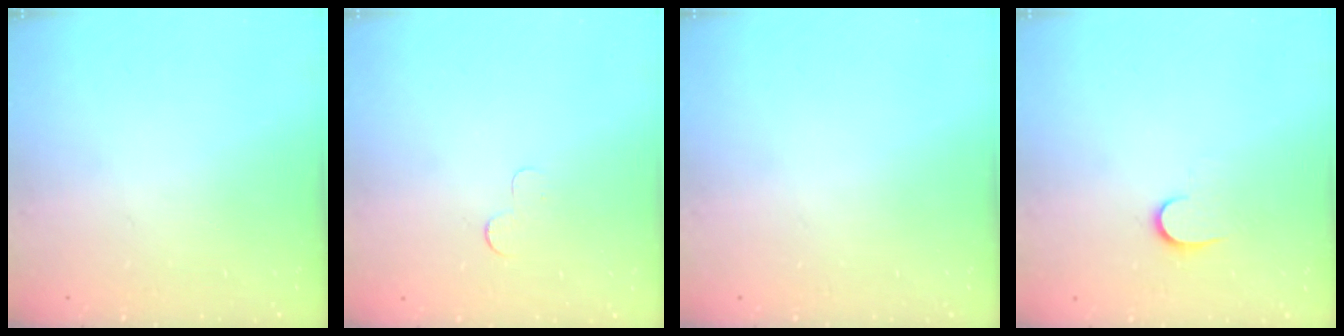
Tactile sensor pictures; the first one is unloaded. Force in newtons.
{"total": 2.6, "press": 2.6, "slide": 0.2}
{"total": 0.0}
{"total": 5.4, "press": 5.4, "slide": 0.6}